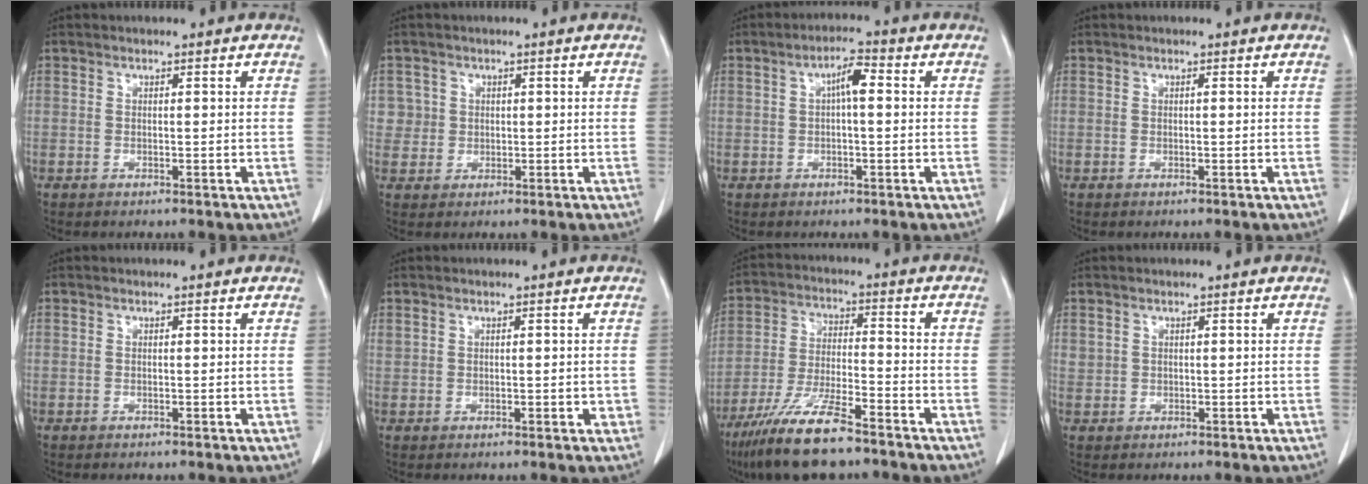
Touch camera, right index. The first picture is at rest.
{"total": 2.9, "force": [0.7, 2.8, -0.3], "torque": [0.025, 0.003, 0.009]}
{"total": 3.9, "force": [0.6, 0.8, 3.8], "torque": [-0.064, 0.010, 0.006]}
{"total": 0.0}
{"total": 0.0}
{"total": 2.1, "force": [0.4, 1.3, 1.6], "torque": [-0.035, 0.012, 0.017]}
{"total": 12.7, "force": [-9.4, 1.9, 8.3], "torque": [-0.161, -0.028, -0.169]}
{"total": 0.9, "force": [0.5, 0.8, 0.1], "torque": [0.007, 0.006, 0.007]}